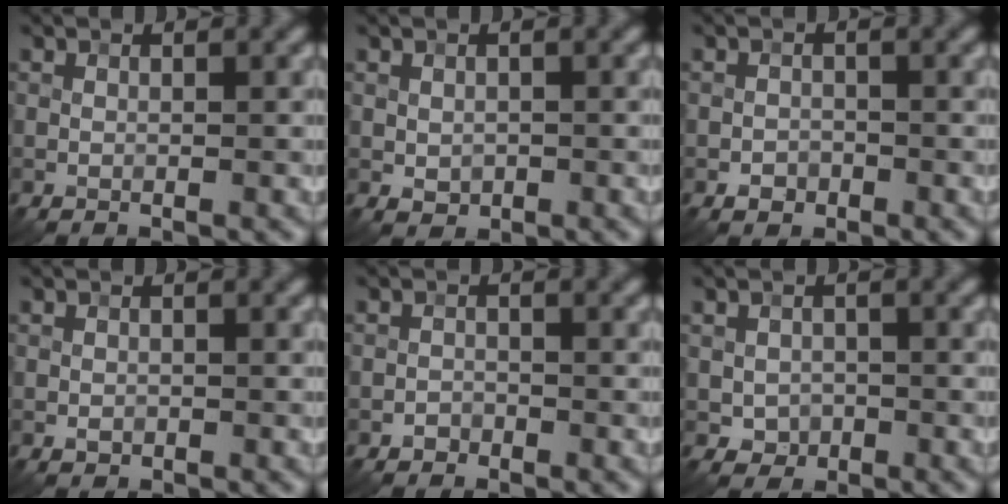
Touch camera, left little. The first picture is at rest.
{"total": 1.1, "force": [-0.1, 0.9, 0.6], "torque": [-0.011, -0.004, 0.001]}
{"total": 1.3, "force": [-0.7, 1.0, 0.3], "torque": [0.002, 0.001, -0.014]}
{"total": 0.6, "force": [-0.2, 0.5, 0.2], "torque": [-0.001, -0.002, -0.004]}
{"total": 0.9, "force": [-0.6, 0.6, 0.0], "torque": [0.006, 0.002, -0.011]}
{"total": 1.9, "force": [-0.5, 1.7, 0.6], "torque": [-0.006, -0.004, -0.011]}